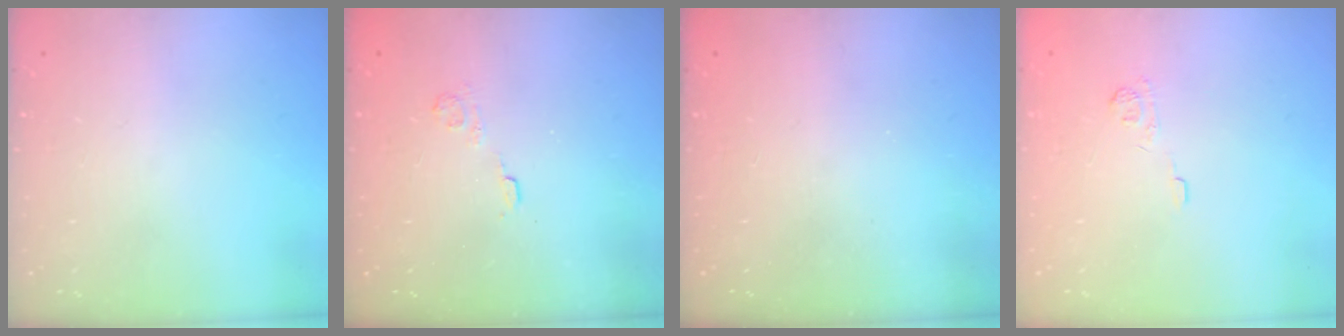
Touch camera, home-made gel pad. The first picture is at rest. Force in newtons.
{"total": 2.7, "press": 2.3, "slide": 1.4}
{"total": 2.4, "press": 2.2, "slide": 0.8}
{"total": 3.5, "press": 3.2, "slide": 1.4}